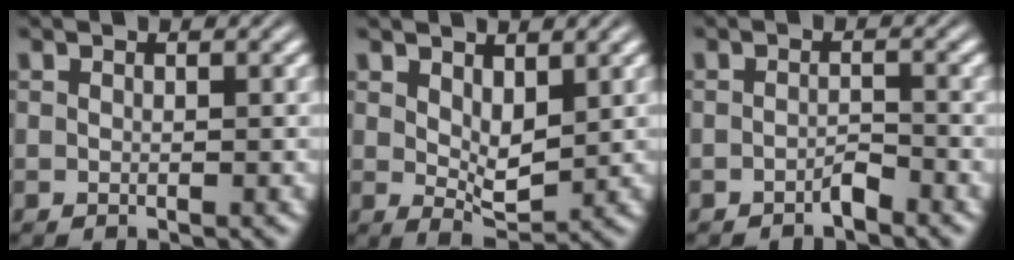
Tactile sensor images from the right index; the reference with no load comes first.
{"total": 2.6, "force": [1.7, 0.1, 2.0], "torque": [-0.015, -0.021, 0.040]}
{"total": 1.4, "force": [-1.3, -0.6, 0.2], "torque": [0.003, -0.003, -0.021]}